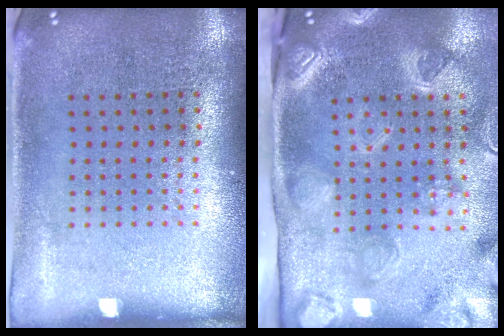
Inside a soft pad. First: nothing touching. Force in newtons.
{"total": 3.9, "press": 2.9, "slide": 2.6}